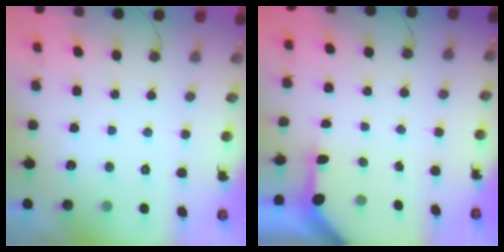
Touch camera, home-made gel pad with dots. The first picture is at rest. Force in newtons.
{"total": 3.0, "press": 3.0, "slide": 0.2}